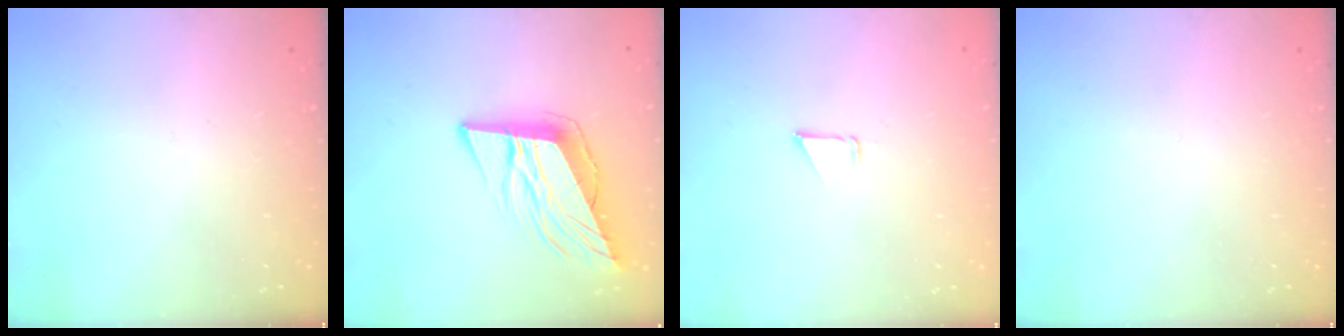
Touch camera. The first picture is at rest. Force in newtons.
{"total": 12.0, "press": 11.6, "slide": 3.3}
{"total": 0.9, "press": 0.9, "slide": 0.1}
{"total": 0.0}